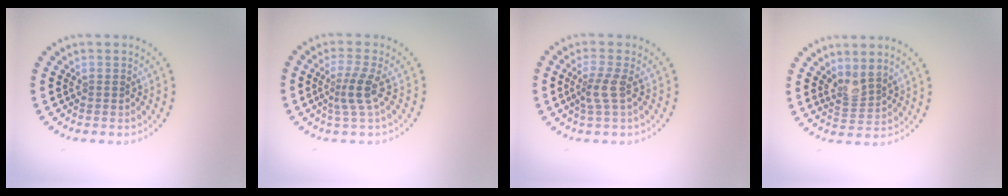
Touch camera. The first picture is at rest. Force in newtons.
{"total": 2.5, "press": 1.8, "slide": 1.8}
{"total": 2.0, "press": 1.6, "slide": 1.2}
{"total": 2.1, "press": 1.6, "slide": 1.4}